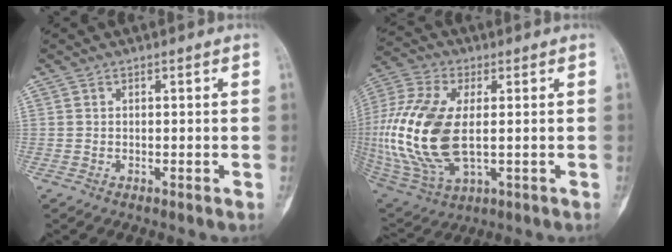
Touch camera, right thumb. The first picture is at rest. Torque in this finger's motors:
{"motor_torque": [2.23, 1.66, 1.37, -1.40, 0.35]}